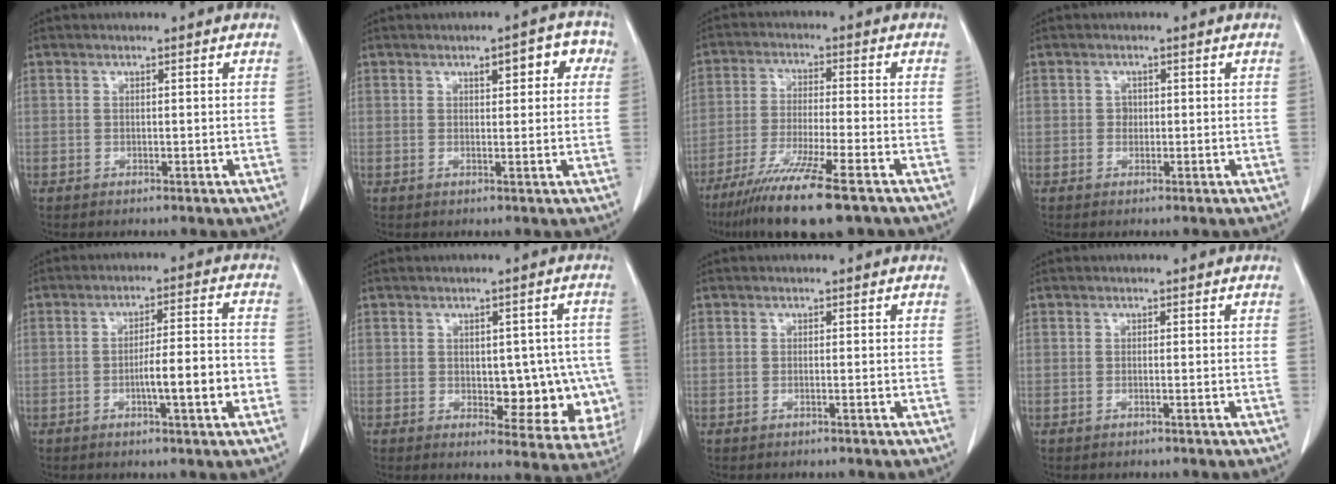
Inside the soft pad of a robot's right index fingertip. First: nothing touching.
{"total": 5.1, "force": [2.0, 1.7, 4.4], "torque": [-0.048, 0.018, 0.018]}
{"total": 13.0, "force": [-8.8, 0.4, 9.6], "torque": [-0.174, -0.040, -0.150]}
{"total": 1.0, "force": [0.0, 0.9, 0.4], "torque": [-0.002, 0.003, 0.000]}
{"total": 7.9, "force": [-2.5, 0.5, 7.5], "torque": [-0.117, 0.009, -0.038]}
{"total": 10.1, "force": [-1.1, 5.3, 8.6], "torque": [-0.081, 0.007, 0.000]}
{"total": 0.0}
{"total": 0.0}